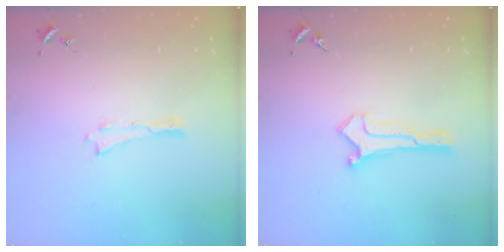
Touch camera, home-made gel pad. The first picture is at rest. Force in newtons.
{"total": 0.6, "press": 0.6, "slide": 0.0}